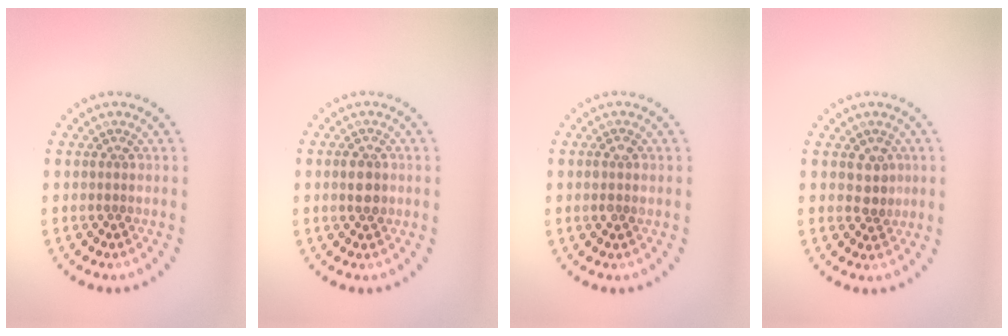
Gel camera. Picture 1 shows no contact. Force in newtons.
{"total": 2.2, "press": 2.2, "slide": 0.0}
{"total": 1.2, "press": 1.1, "slide": 0.3}
{"total": 1.9, "press": 1.7, "slide": 0.8}